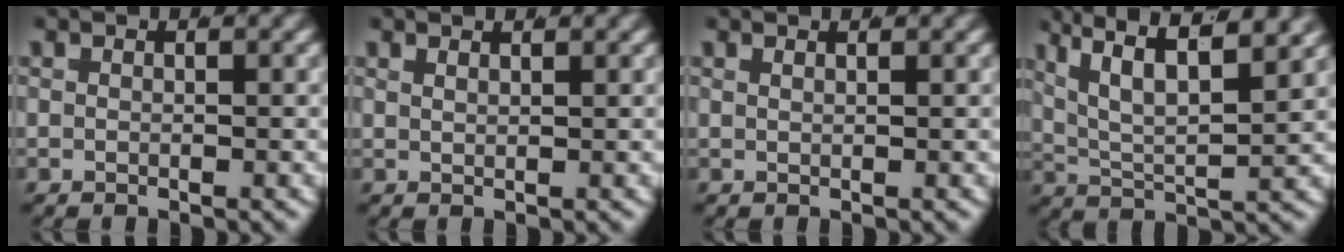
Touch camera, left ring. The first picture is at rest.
{"total": 1.2, "force": [1.1, 0.3, 0.4], "torque": [-0.005, 0.000, 0.018]}
{"total": 0.9, "force": [0.8, 0.1, 0.3], "torque": [0.000, 0.002, 0.012]}
{"total": 7.4, "force": [2.8, 4.5, 5.2], "torque": [-0.115, -0.018, 0.044]}